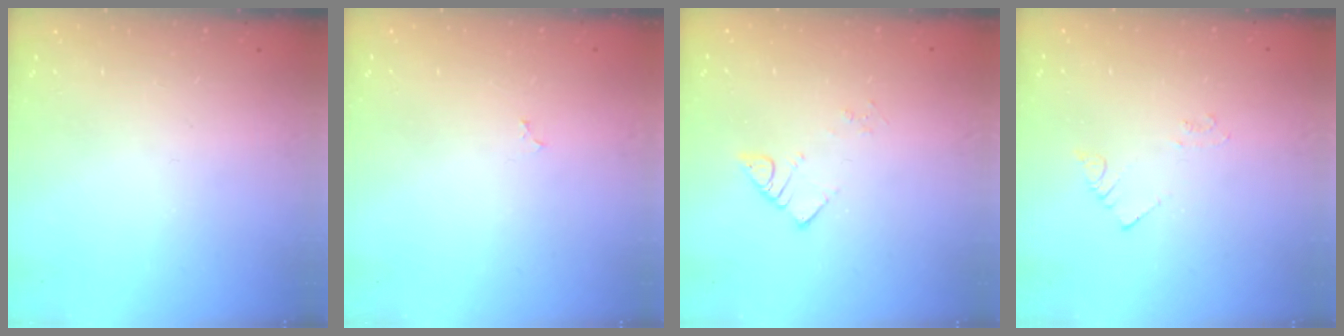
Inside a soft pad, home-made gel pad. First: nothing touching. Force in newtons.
{"total": 2.3, "press": 2.3, "slide": 0.2}
{"total": 3.3, "press": 3.3, "slide": 0.1}
{"total": 2.1, "press": 2.1, "slide": 0.3}